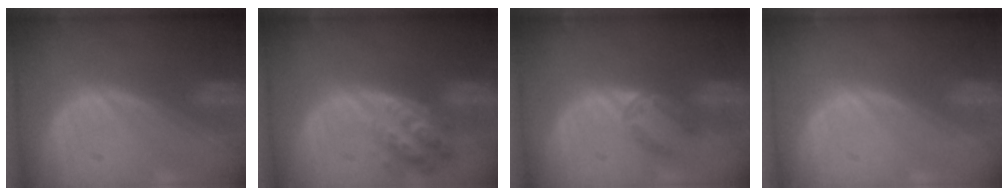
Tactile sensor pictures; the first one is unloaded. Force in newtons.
{"total": 6.0, "press": 5.6, "slide": 2.3}
{"total": 3.4, "press": 3.2, "slide": 1.0}
{"total": 0.0}